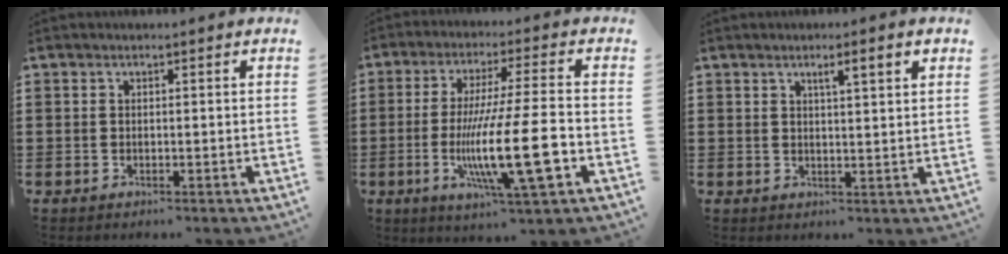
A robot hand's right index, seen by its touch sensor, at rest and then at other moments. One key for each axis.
{"total": 15.9, "fx": -4.0, "fy": 2.0, "fz": 15.2, "tx": -0.281, "ty": -0.019, "tz": -0.074}
{"total": 3.0, "fx": 1.3, "fy": 0.2, "fz": 2.7, "tx": -0.045, "ty": -0.003, "tz": 0.017}